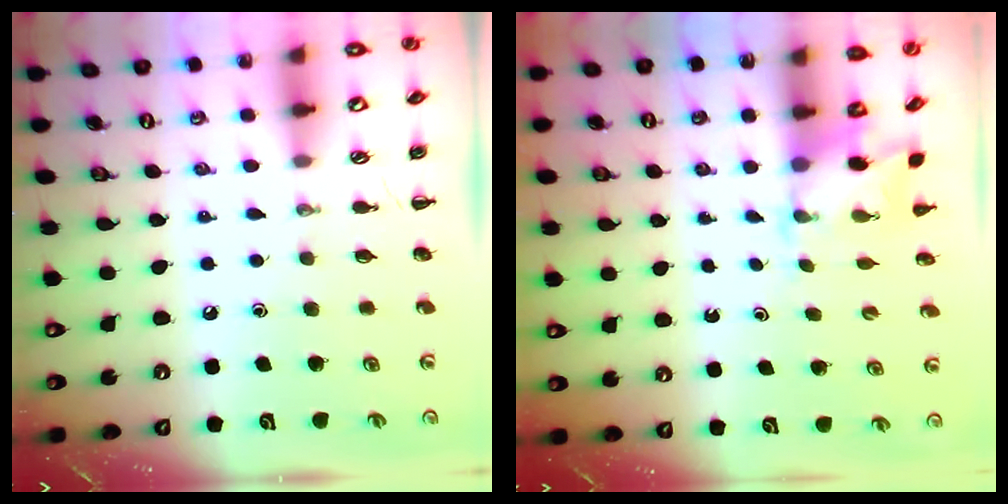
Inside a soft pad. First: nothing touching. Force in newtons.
{"total": 1.7, "press": 1.6, "slide": 0.5}